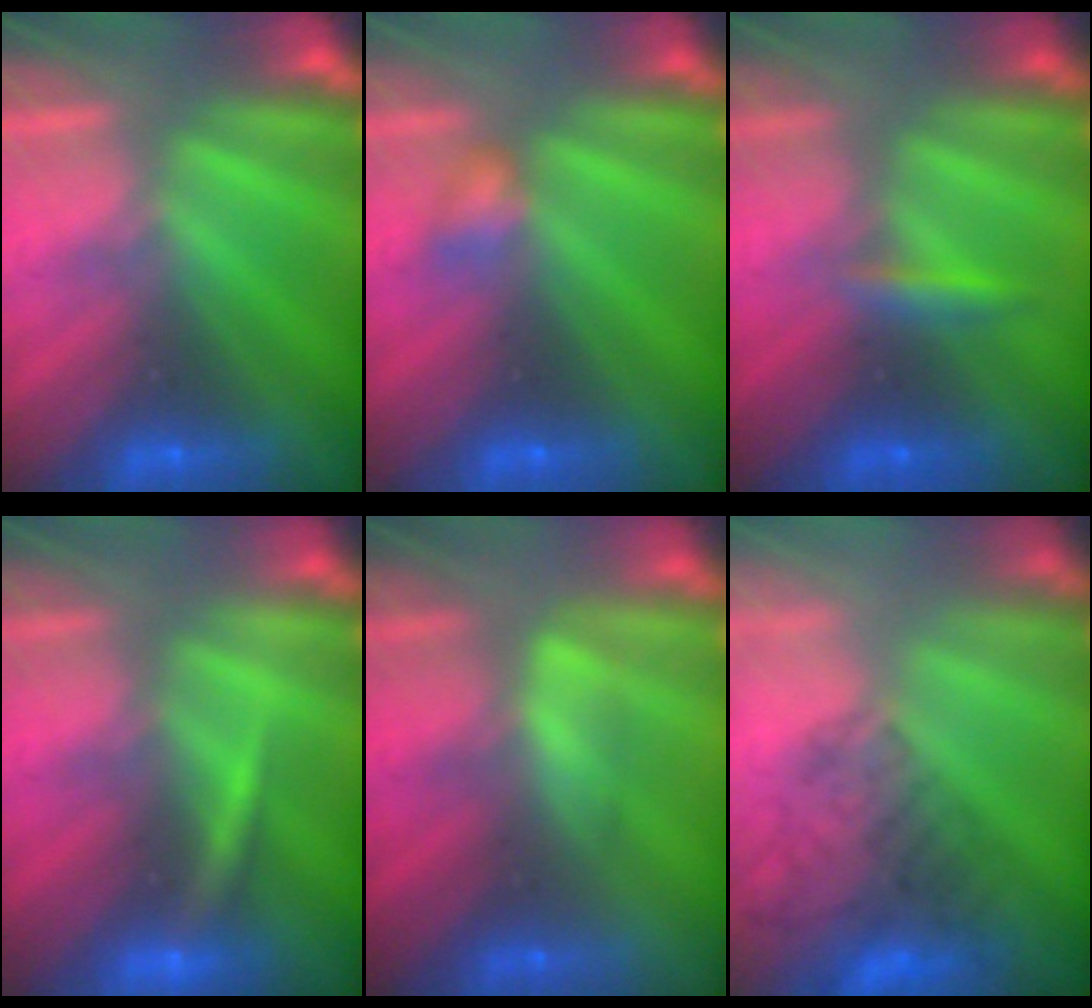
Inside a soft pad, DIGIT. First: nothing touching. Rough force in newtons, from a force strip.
{"total": 2.1}
{"total": 2.4}
{"total": 3.0}
{"total": 2.5}
{"total": 4.2}